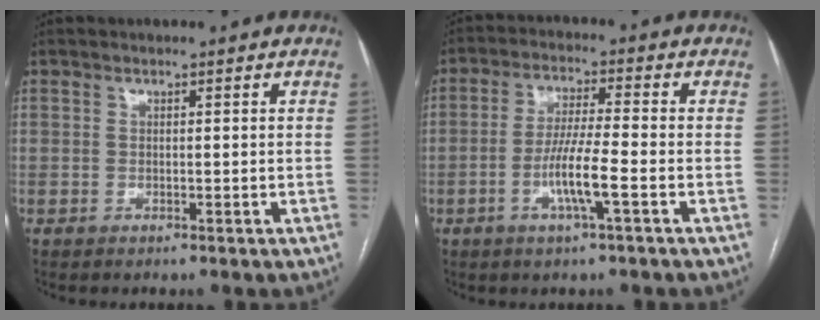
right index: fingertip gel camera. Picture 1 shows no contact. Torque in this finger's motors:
{"motor_torque": [1.16, -0.67, 0.70, 0.17]}